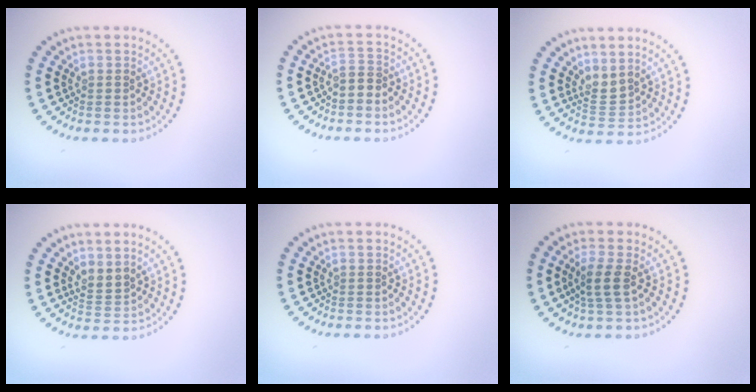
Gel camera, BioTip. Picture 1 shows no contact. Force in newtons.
{"total": 1.4, "press": 1.3, "slide": 0.7}
{"total": 1.8, "press": 1.3, "slide": 1.2}
{"total": 1.8, "press": 1.3, "slide": 1.2}
{"total": 0.0}
{"total": 2.2, "press": 2.0, "slide": 1.0}